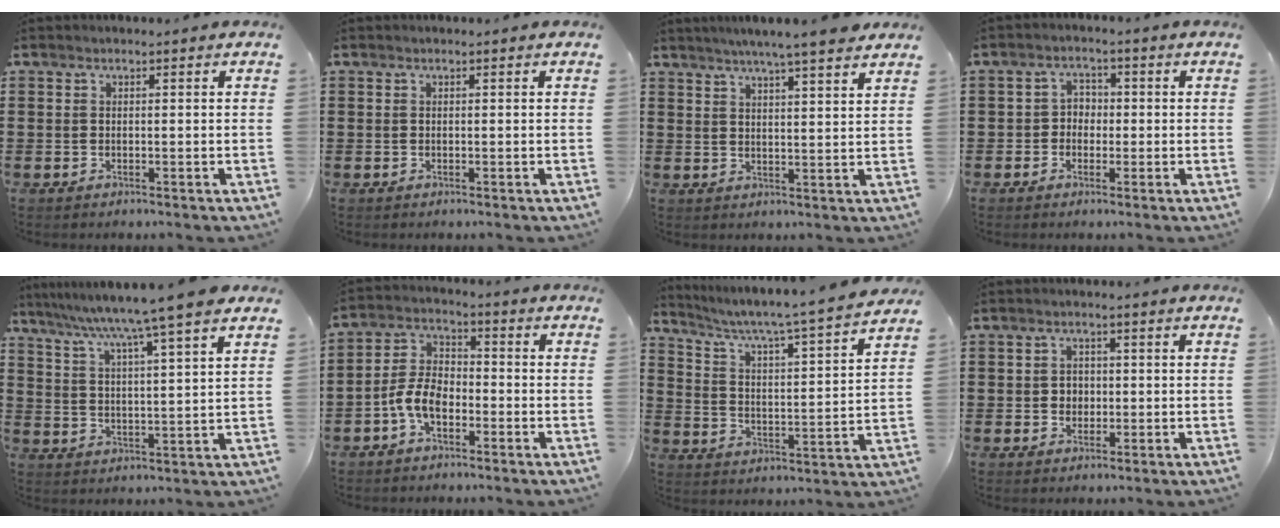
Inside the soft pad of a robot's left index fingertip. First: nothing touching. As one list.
[{"total": 0.0}, {"total": 4.8, "force": [4.3, -0.5, 2.1], "torque": [-0.054, -0.013, 0.073]}, {"total": 2.6, "force": [-0.8, 2.3, 0.9], "torque": [-0.029, 0.011, -0.021]}, {"total": 7.5, "force": [6.2, -1.7, 3.9], "torque": [-0.099, -0.040, 0.098]}, {"total": 5.9, "force": [-2.8, 3.2, 4.1], "torque": [-0.107, 0.003, -0.062]}, {"total": 4.5, "force": [3.9, -0.8, 2.0], "torque": [-0.059, -0.043, 0.053]}, {"total": 2.1, "force": [0.0, 2.0, 0.8], "torque": [-0.023, 0.008, -0.004]}]